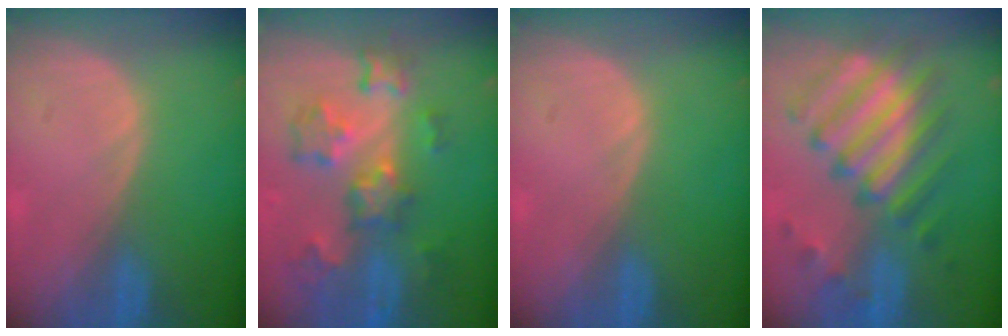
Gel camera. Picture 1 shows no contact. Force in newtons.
{"total": 9.2, "press": 8.1, "slide": 4.4}
{"total": 0.0}
{"total": 10.2, "press": 9.9, "slide": 2.6}